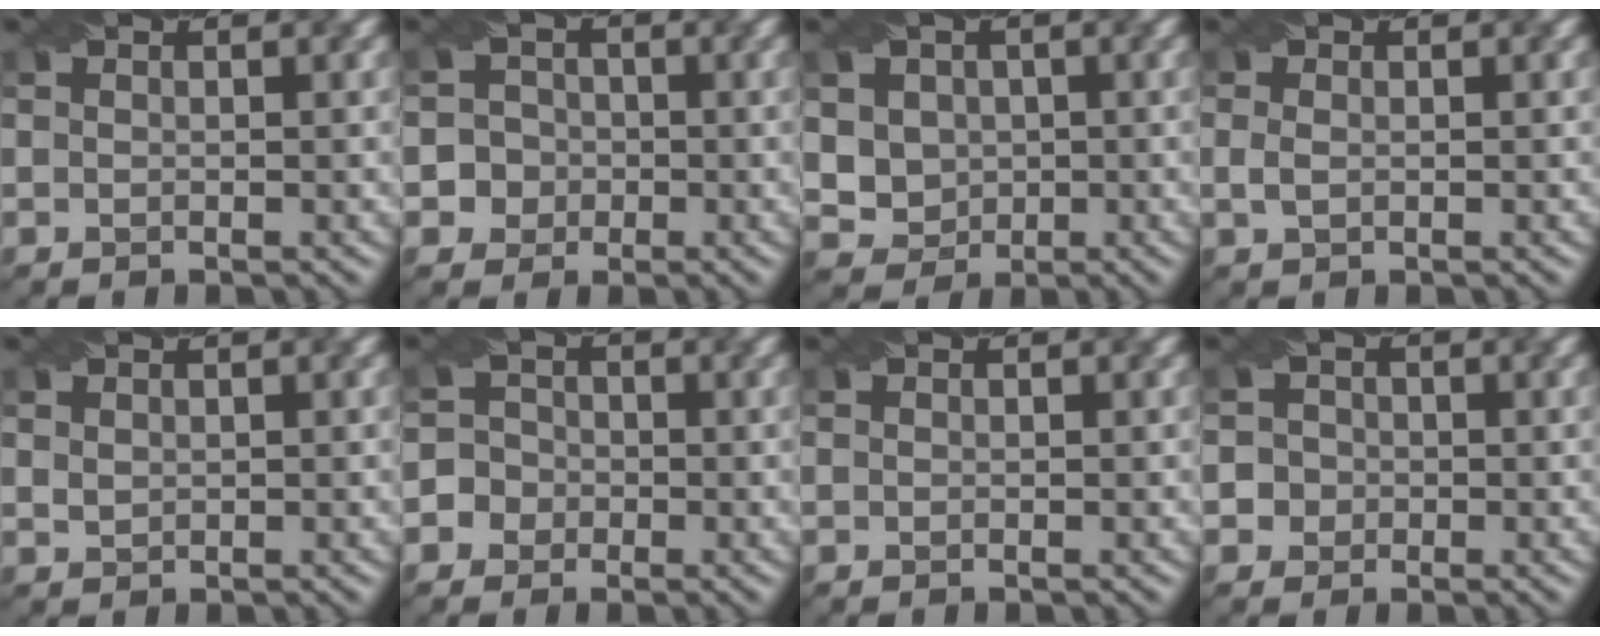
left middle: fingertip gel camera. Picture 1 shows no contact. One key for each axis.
{"total": 4.3, "fx": -1.0, "fy": 4.1, "fz": 0.4, "tx": 0.014, "ty": 0.020, "tz": -0.037}
{"total": 3.8, "fx": 1.0, "fy": 3.5, "fz": 1.3, "tx": -0.039, "ty": 0.001, "tz": 0.028}
{"total": 1.2, "fx": 0.0, "fy": 0.8, "fz": 0.8, "tx": -0.023, "ty": 0.003, "tz": 0.001}
{"total": 0.9, "fx": 0.6, "fy": 0.6, "fz": 0.3, "tx": -0.008, "ty": 0.002, "tz": 0.017}
{"total": 3.7, "fx": -1.5, "fy": 3.3, "fz": 0.3, "tx": 0.019, "ty": 0.012, "tz": -0.045}
{"total": 0.0}
{"total": 2.6, "fx": -0.2, "fy": 2.5, "fz": 0.4, "tx": 0.017, "ty": 0.021, "tz": -0.022}